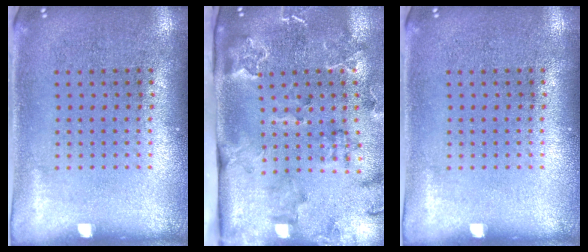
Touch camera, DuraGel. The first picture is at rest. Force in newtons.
{"total": 2.5, "press": 2.4, "slide": 0.6}
{"total": 0.0}